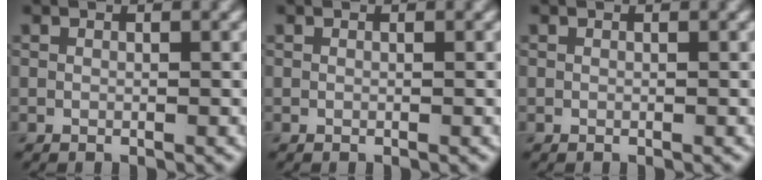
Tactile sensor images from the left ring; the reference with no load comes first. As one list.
[{"total": 0.0}, {"total": 0.0}]